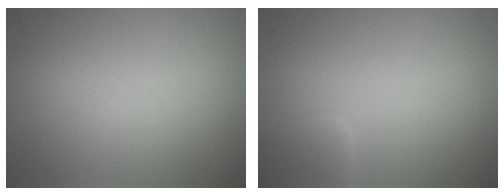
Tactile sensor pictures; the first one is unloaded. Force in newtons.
{"total": 1.6, "press": 1.6, "slide": 0.1}